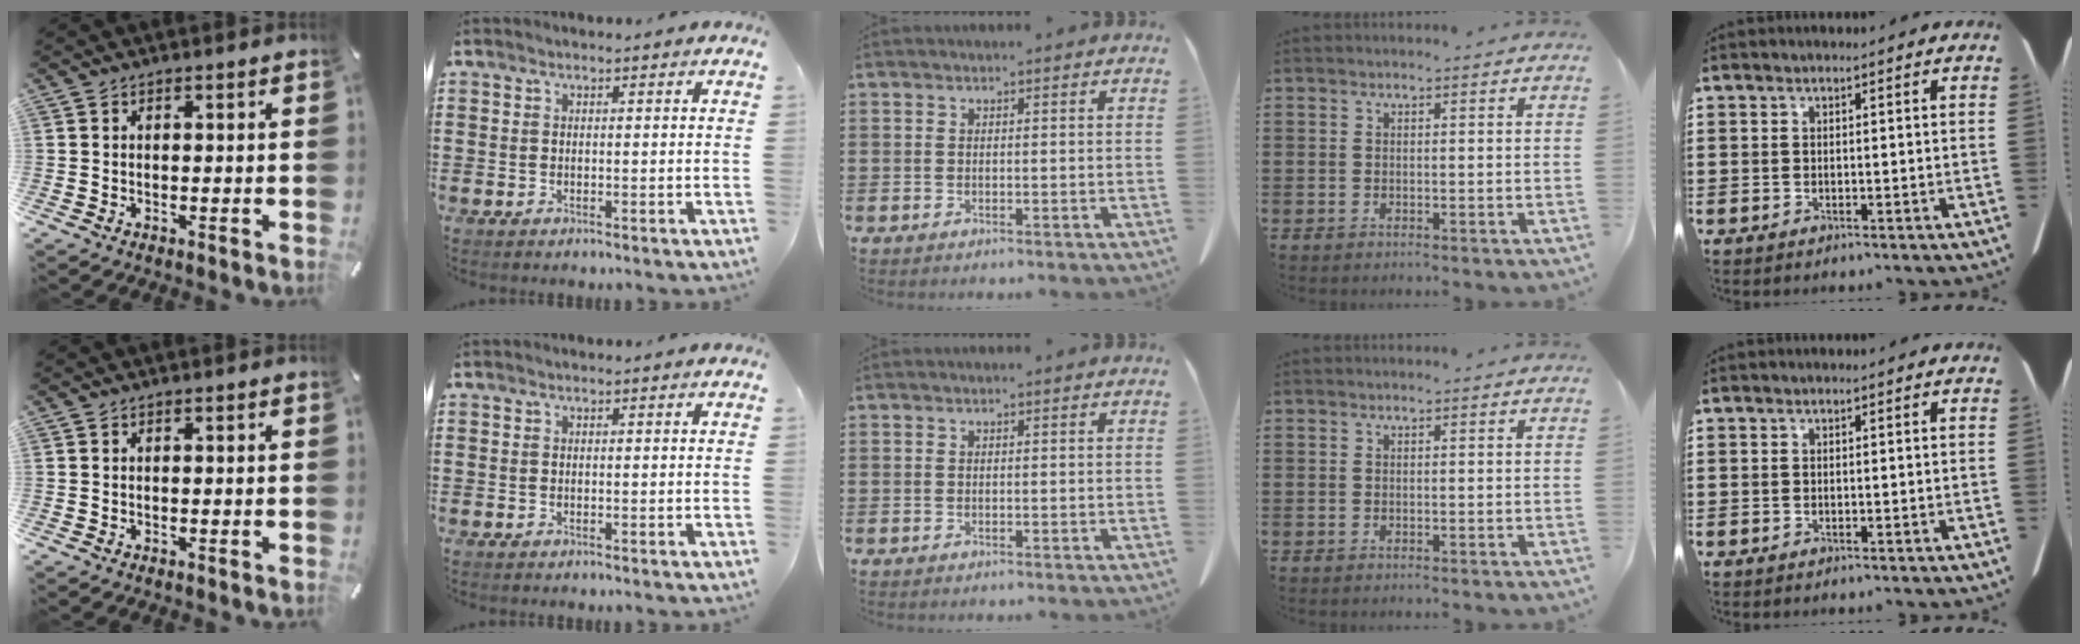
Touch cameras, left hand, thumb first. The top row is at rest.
{}